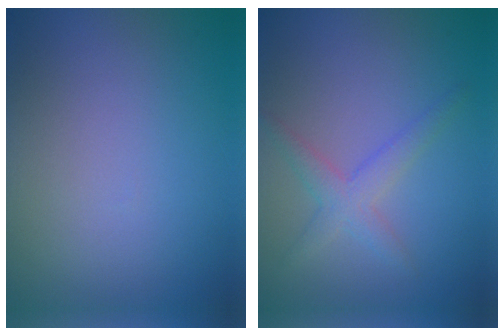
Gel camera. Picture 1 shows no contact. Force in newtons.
{"total": 1.9, "press": 1.9, "slide": 0.1}